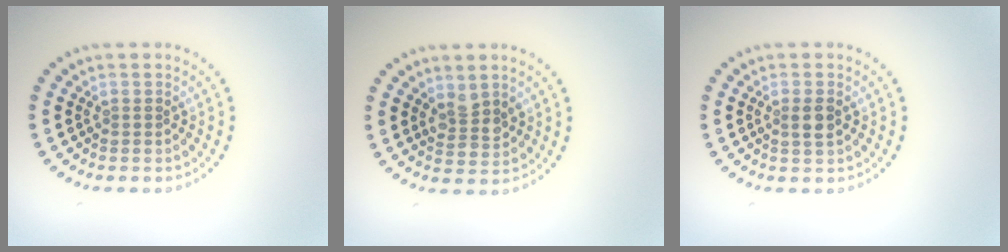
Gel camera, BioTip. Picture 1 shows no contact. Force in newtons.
{"total": 2.4, "press": 2.2, "slide": 0.8}
{"total": 1.7, "press": 1.5, "slide": 0.7}